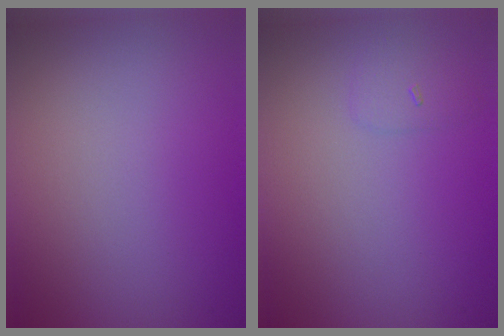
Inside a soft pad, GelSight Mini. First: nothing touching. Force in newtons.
{"total": 1.1, "press": 1.1, "slide": 0.0}